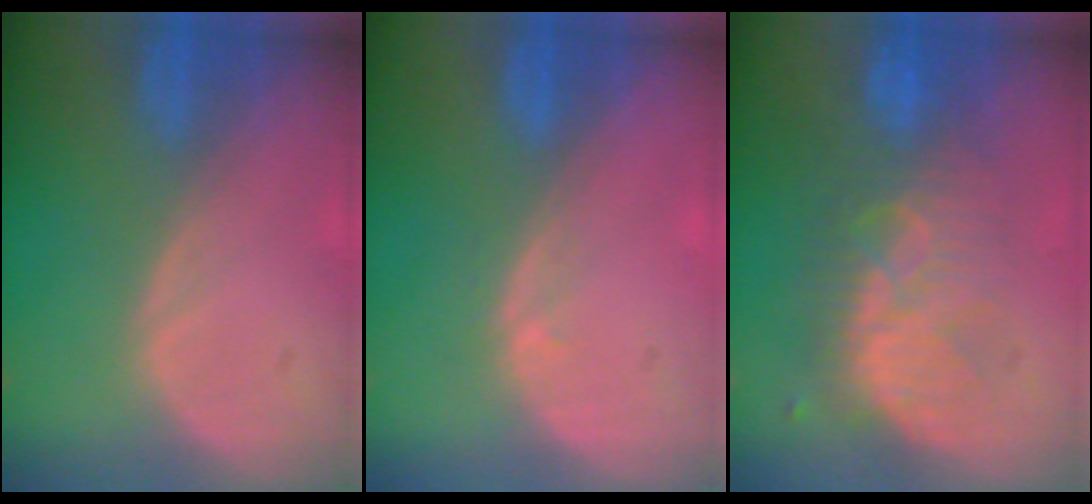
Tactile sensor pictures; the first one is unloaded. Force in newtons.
{"total": 0.8, "press": 0.6, "slide": 0.6}
{"total": 8.5, "press": 8.4, "slide": 1.3}